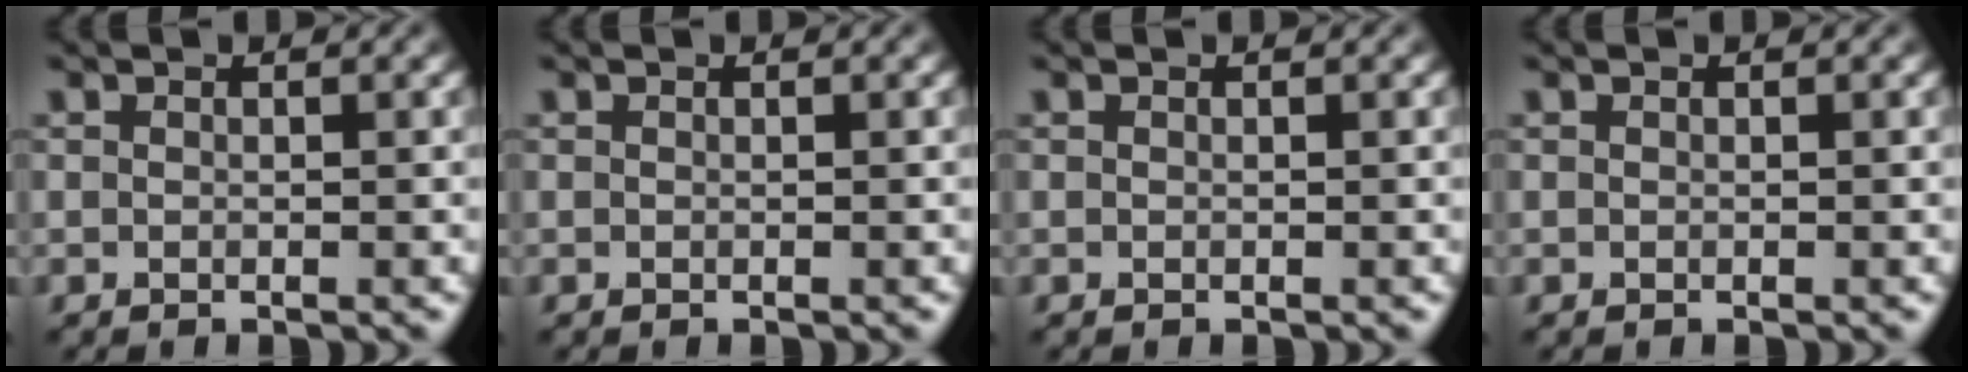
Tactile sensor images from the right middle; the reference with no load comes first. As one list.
[{"total": 0.0}, {"total": 0.0}, {"total": 0.0}]